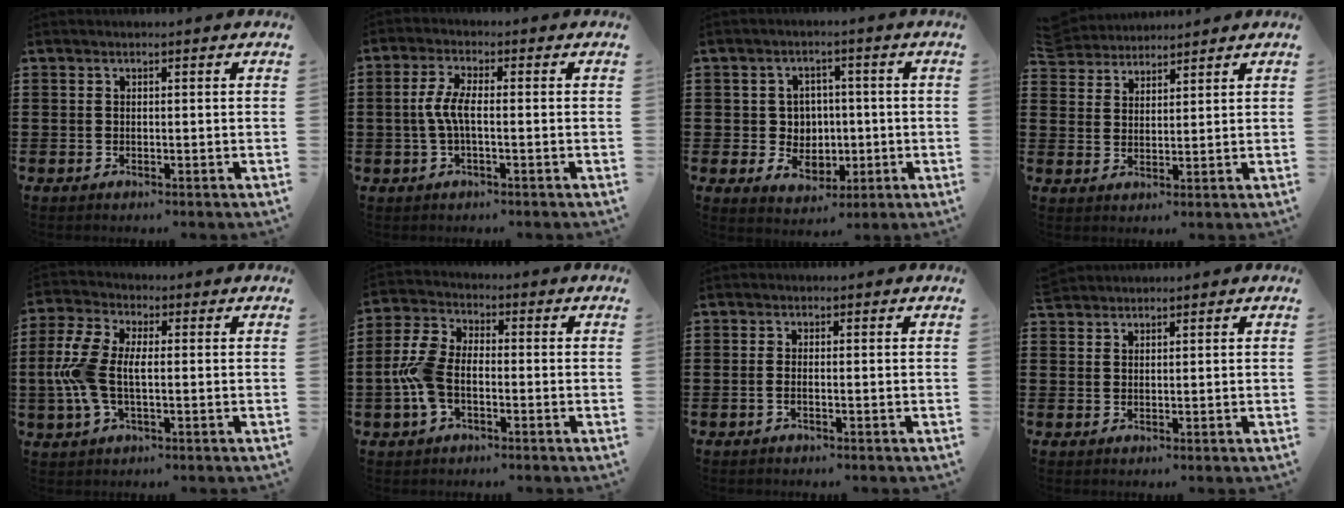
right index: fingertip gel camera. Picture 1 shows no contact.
{"total": 4.5, "force": [-0.6, 1.3, 4.2], "torque": [-0.106, -0.006, -0.022]}
{"total": 4.7, "force": [0.1, 4.5, 1.1], "torque": [-0.029, 0.008, -0.004]}
{"total": 4.0, "force": [3.8, 1.0, -0.3], "torque": [-0.010, -0.008, 0.074]}
{"total": 8.5, "force": [-0.5, 4.5, 7.2], "torque": [-0.194, -0.008, -0.023]}
{"total": 7.4, "force": [-1.5, 4.4, 5.8], "torque": [-0.153, -0.001, -0.037]}
{"total": 1.1, "force": [-0.6, 0.0, 0.9], "torque": [-0.016, -0.004, -0.010]}
{"total": 1.7, "force": [1.7, 0.4, -0.2], "torque": [-0.001, 0.004, 0.034]}